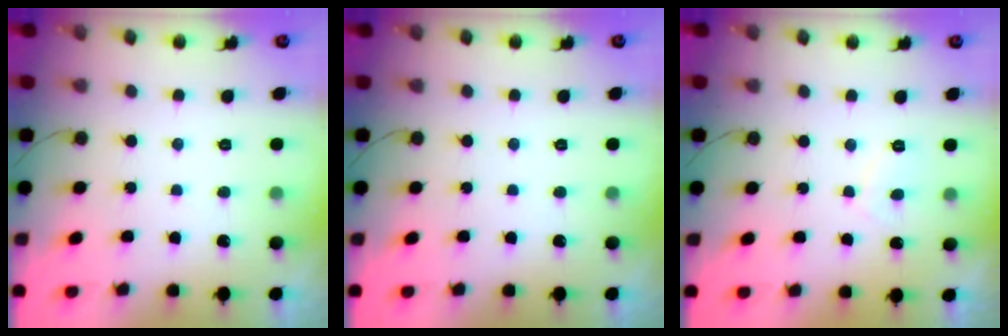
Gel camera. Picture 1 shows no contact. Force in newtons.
{"total": 0.0}
{"total": 2.2, "press": 2.0, "slide": 0.8}